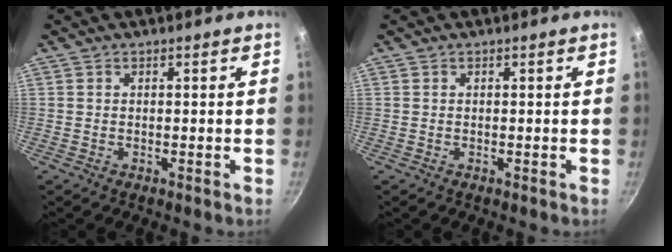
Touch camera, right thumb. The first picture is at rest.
{"total": 0.0}